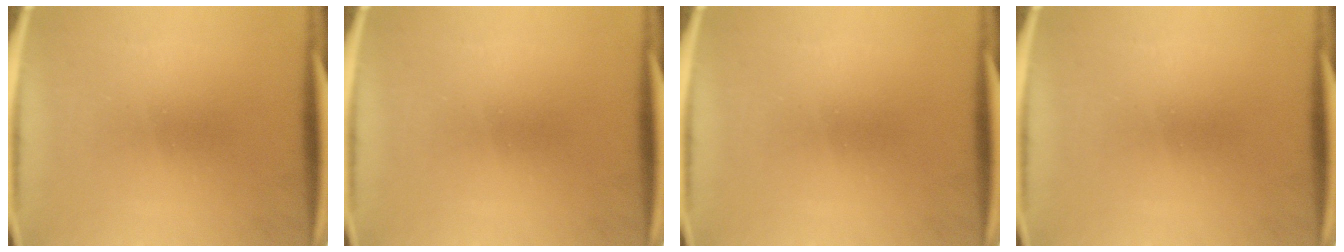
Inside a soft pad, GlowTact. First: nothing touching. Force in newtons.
{"total": 0.0}
{"total": 0.0}
{"total": 0.0}